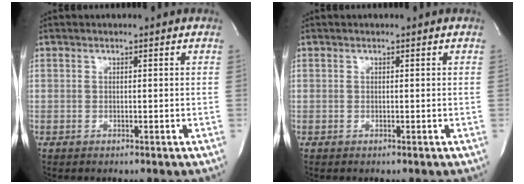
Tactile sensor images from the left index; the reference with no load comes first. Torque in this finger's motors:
{"motor_torque": [-0.07, 0.01, 0.00, 0.00]}